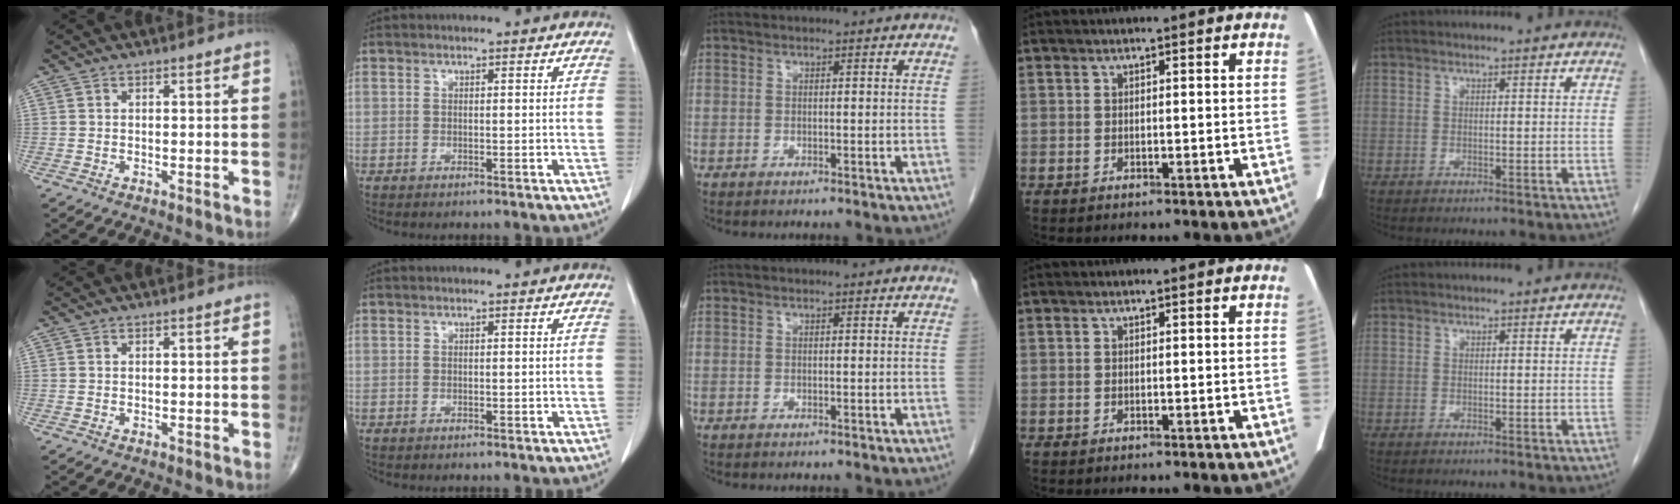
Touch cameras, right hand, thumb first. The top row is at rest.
{}